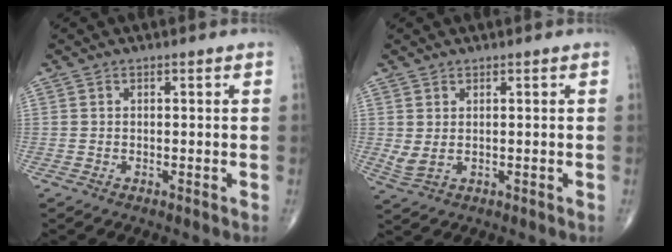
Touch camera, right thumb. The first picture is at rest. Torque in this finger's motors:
{"motor_torque": [0.15, -0.02, -0.10, -0.14, 0.00]}